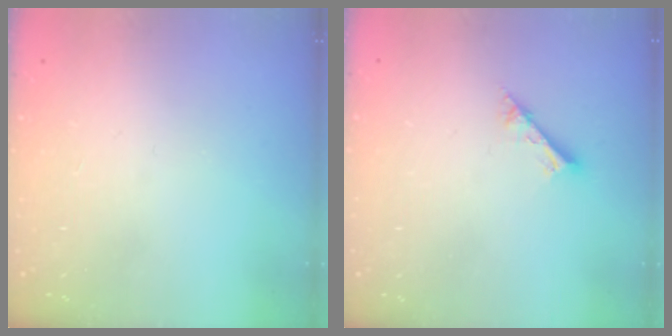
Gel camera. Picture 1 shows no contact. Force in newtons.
{"total": 2.6, "press": 2.6, "slide": 0.2}